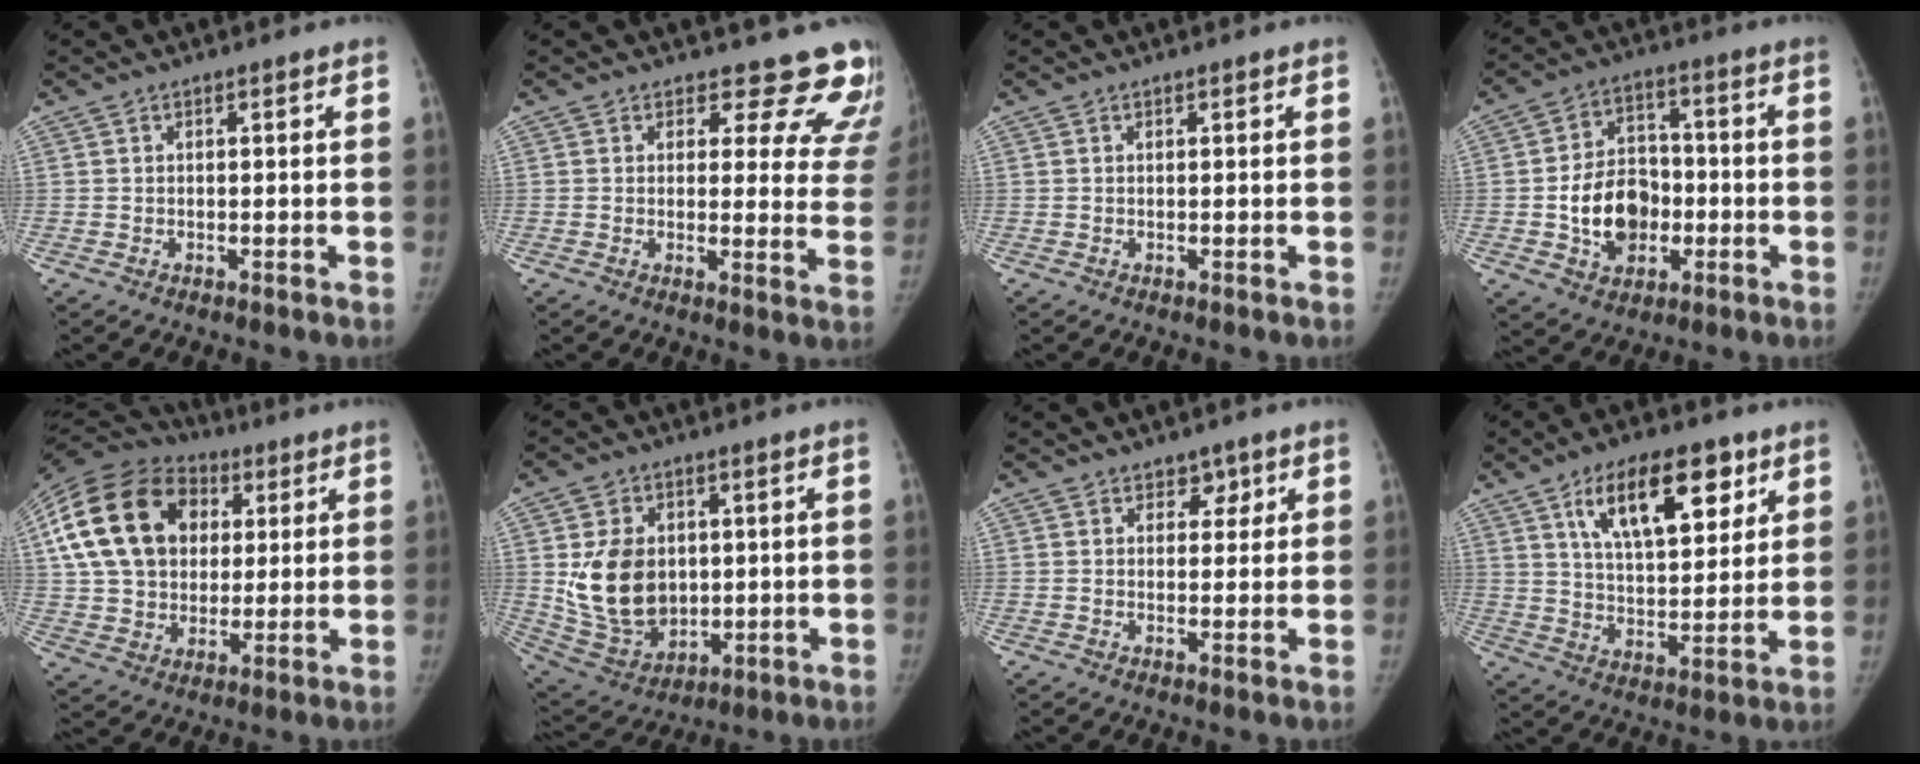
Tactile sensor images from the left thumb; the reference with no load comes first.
{"total": 14.5, "force": [13.0, 5.7, 3.0], "torque": [0.018, -0.100, 0.120]}
{"total": 0.0}
{"total": 12.7, "force": [-2.6, 9.6, 8.0], "torque": [-0.098, 0.022, -0.039]}
{"total": 24.2, "force": [6.1, 18.3, 14.7], "torque": [-0.282, 0.028, 0.110]}
{"total": 14.7, "force": [1.5, 11.0, 9.5], "torque": [-0.131, -0.017, 0.053]}
{"total": 2.8, "force": [1.7, 2.1, 0.9], "torque": [0.016, -0.010, 0.023]}
{"total": 16.8, "force": [8.4, 7.7, 12.4], "torque": [-0.160, -0.031, 0.142]}